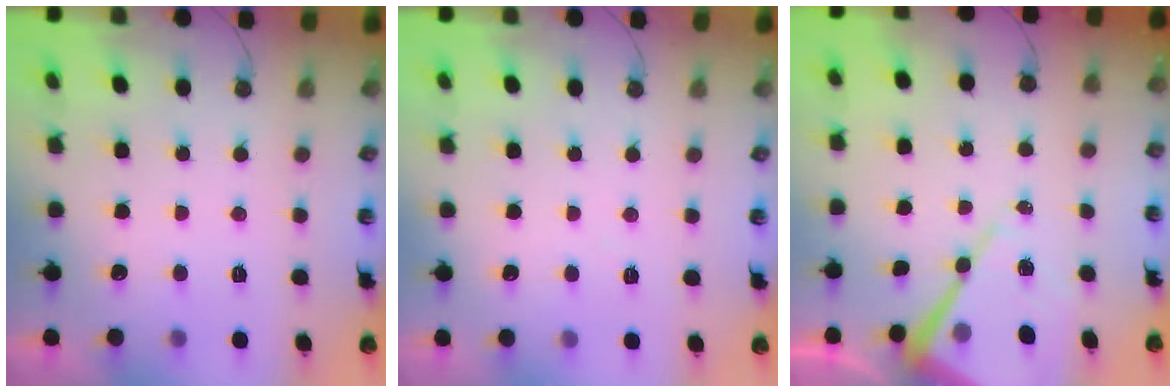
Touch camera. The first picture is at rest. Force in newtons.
{"total": 3.0, "press": 2.9, "slide": 0.6}
{"total": 13.7, "press": 13.6, "slide": 1.2}